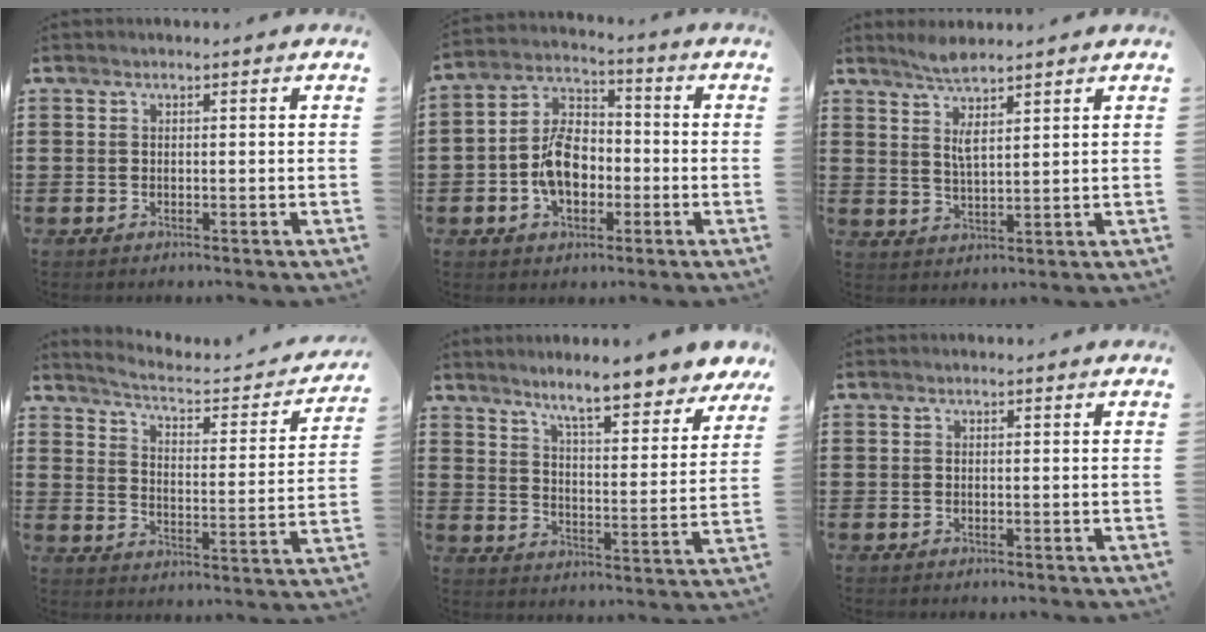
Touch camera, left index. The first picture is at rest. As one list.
[{"total": 8.8, "force": [-2.3, 5.8, 6.2], "torque": [-0.147, 0.012, -0.048]}, {"total": 4.4, "force": [3.1, 0.9, 3.0], "torque": [-0.066, 0.002, 0.055]}, {"total": 3.6, "force": [3.2, 0.3, 1.6], "torque": [-0.053, -0.029, 0.043]}, {"total": 7.7, "force": [7.0, -0.3, 3.2], "torque": [-0.081, -0.048, 0.117]}, {"total": 0.0}]